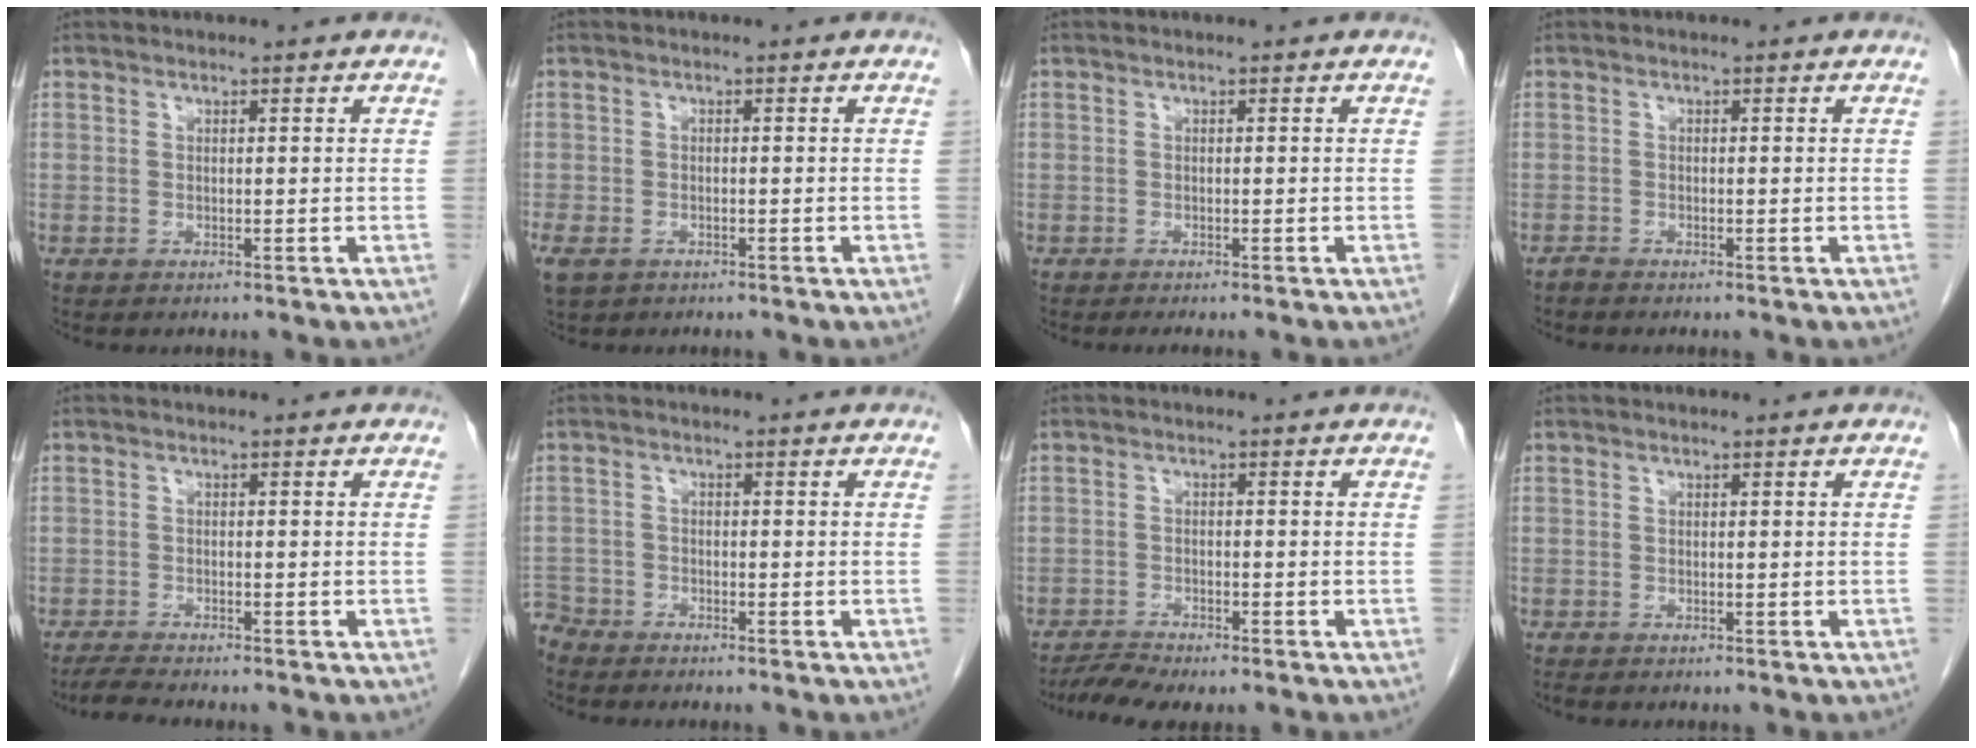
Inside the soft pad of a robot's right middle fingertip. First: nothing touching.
{"total": 4.8, "force": [-2.9, 3.0, 2.4], "torque": [-0.056, -0.010, -0.046]}
{"total": 2.2, "force": [-2.0, -0.2, 1.1], "torque": [-0.011, 0.001, -0.025]}
{"total": 0.5, "force": [-0.5, -0.1, 0.0], "torque": [-0.003, -0.002, -0.012]}
{"total": 3.3, "force": [-3.0, -0.2, 1.4], "torque": [-0.034, -0.015, -0.052]}
{"total": 3.0, "force": [-2.9, 0.6, -0.4], "torque": [0.011, -0.007, -0.056]}
{"total": 3.3, "force": [-3.0, -0.3, 1.3], "torque": [-0.030, -0.015, -0.056]}
{"total": 0.0}